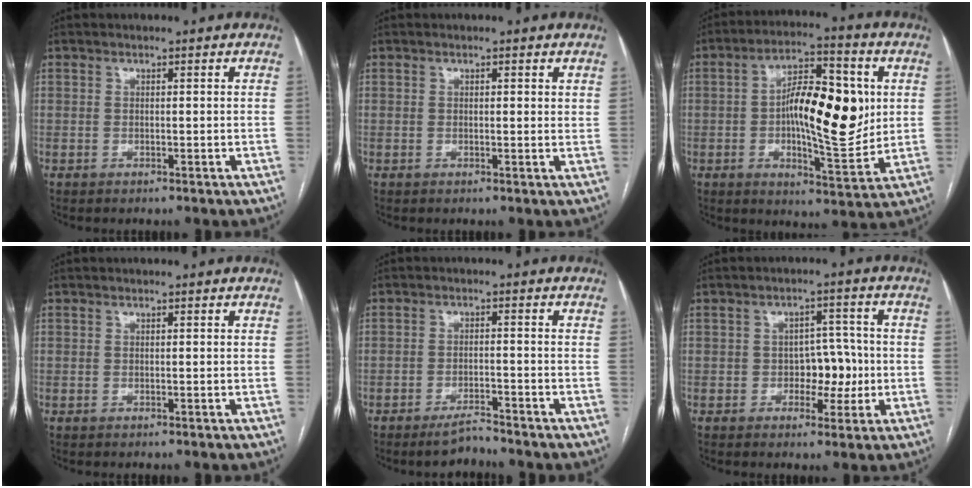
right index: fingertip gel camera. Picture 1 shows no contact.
{"total": 1.2, "force": [0.7, 0.4, 0.8], "torque": [-0.012, -0.002, 0.006]}
{"total": 15.7, "force": [1.1, 4.8, 15.0], "torque": [-0.241, 0.013, 0.017]}
{"total": 0.0}
{"total": 3.7, "force": [-3.4, 0.3, 1.5], "torque": [-0.028, -0.009, -0.058]}
{"total": 5.4, "force": [-1.0, 3.4, 4.1], "torque": [-0.051, 0.016, -0.010]}